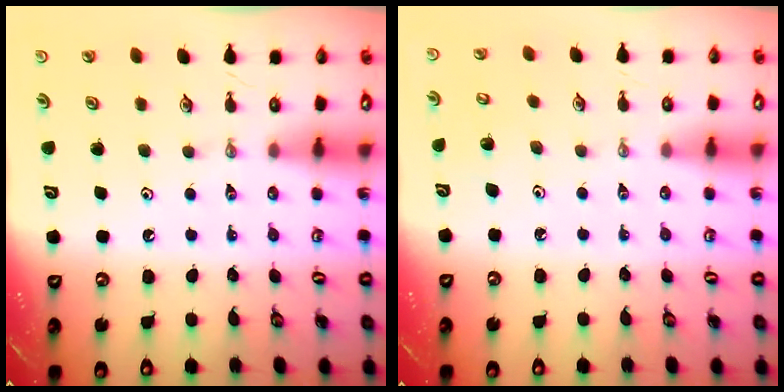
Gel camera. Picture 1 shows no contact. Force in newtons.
{"total": 5.2, "press": 5.1, "slide": 0.5}